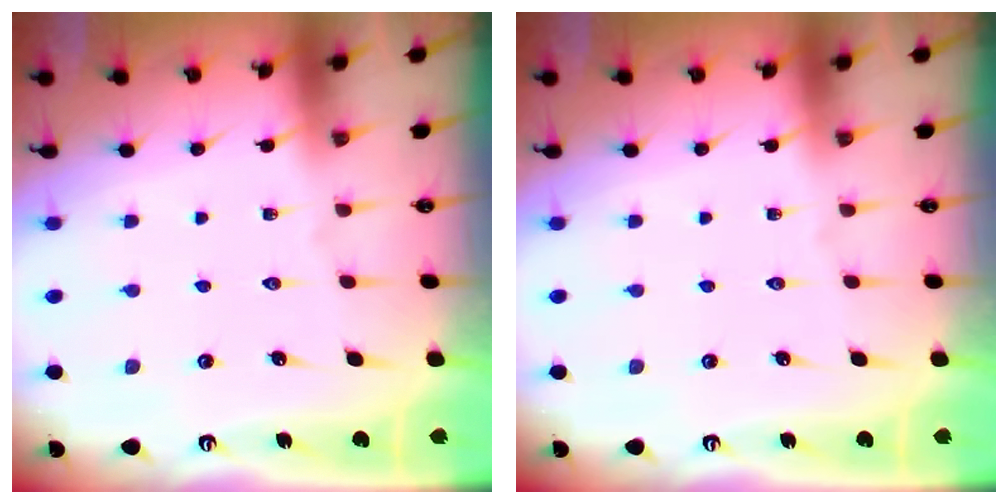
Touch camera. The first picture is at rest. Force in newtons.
{"total": 0.0}